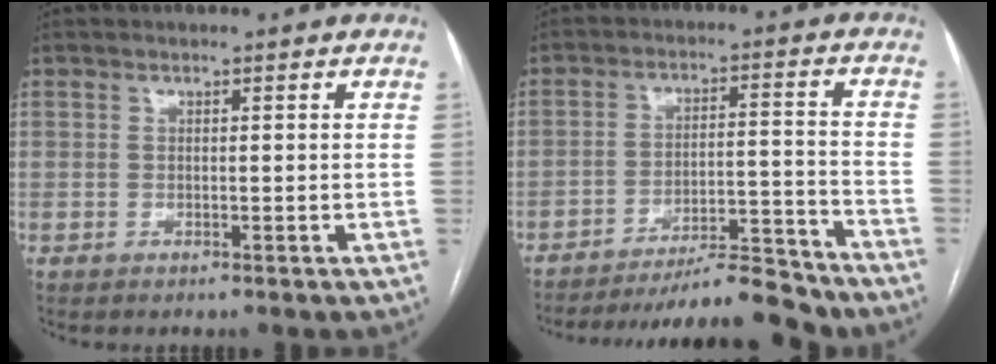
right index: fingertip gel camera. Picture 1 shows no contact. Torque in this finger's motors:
{"motor_torque": [0.78, -0.67, 0.70, 0.14]}